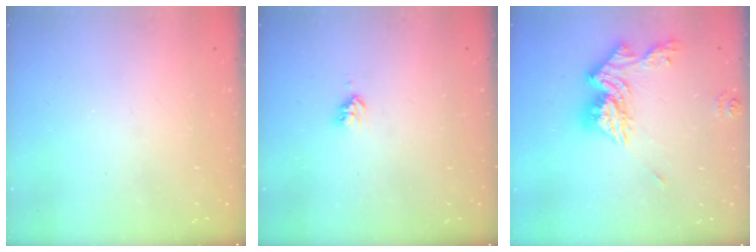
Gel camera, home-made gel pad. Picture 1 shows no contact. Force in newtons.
{"total": 2.8, "press": 2.8, "slide": 0.2}
{"total": 14.4, "press": 14.4, "slide": 1.5}